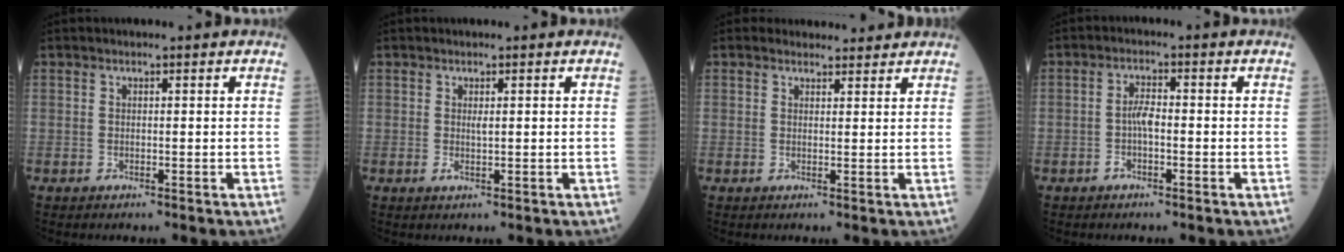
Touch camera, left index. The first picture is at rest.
{"total": 1.1, "force": [0.0, 0.2, 1.0], "torque": [-0.026, -0.004, 0.003]}
{"total": 3.3, "force": [3.1, 1.1, 0.0], "torque": [0.000, 0.009, 0.037]}
{"total": 2.8, "force": [-0.8, 0.8, 2.5], "torque": [-0.051, 0.002, -0.018]}